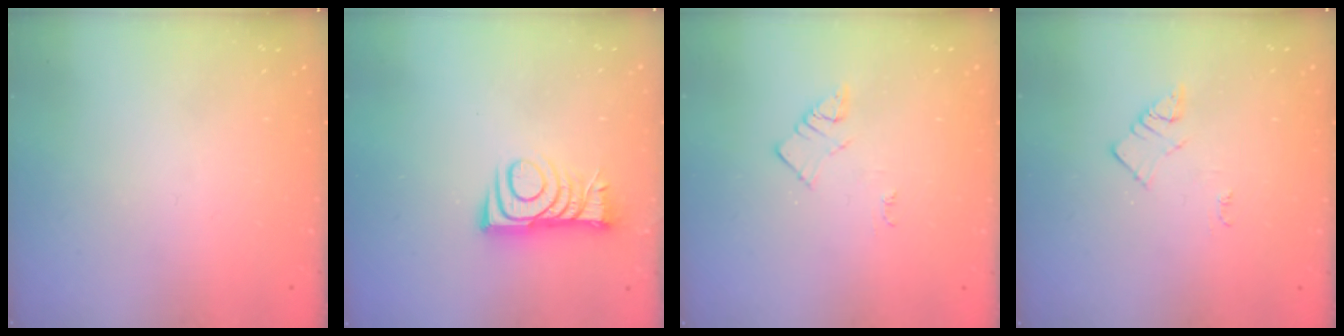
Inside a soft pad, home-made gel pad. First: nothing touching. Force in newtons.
{"total": 8.8, "press": 8.8, "slide": 0.6}
{"total": 3.0, "press": 3.0, "slide": 0.4}
{"total": 3.0, "press": 3.0, "slide": 0.4}